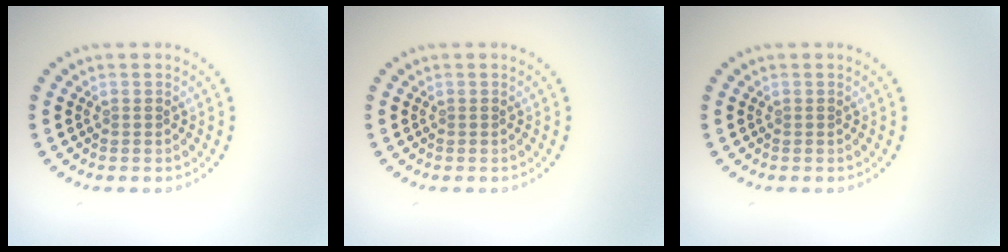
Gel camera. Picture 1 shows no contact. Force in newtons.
{"total": 0.0}
{"total": 0.0}